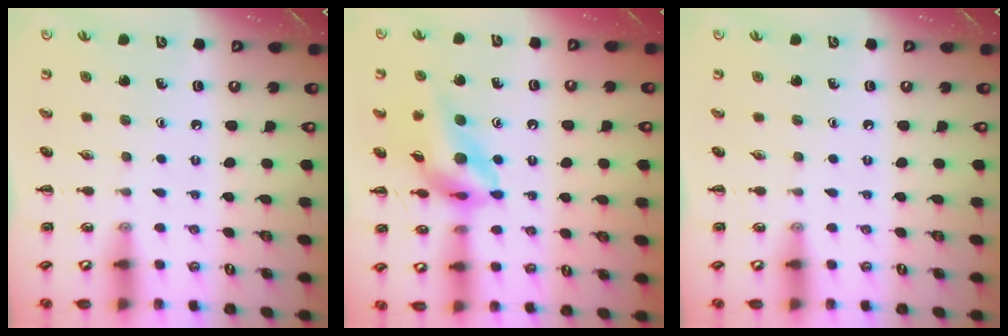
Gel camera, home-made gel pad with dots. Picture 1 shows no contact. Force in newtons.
{"total": 12.1, "press": 11.4, "slide": 3.9}
{"total": 0.0}